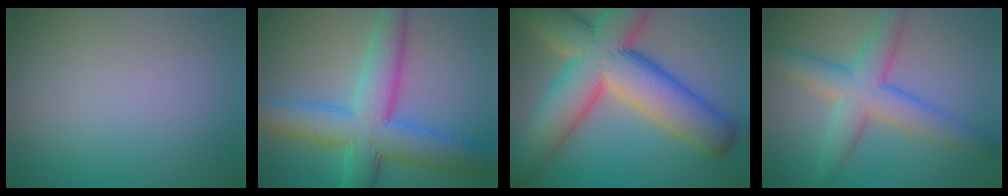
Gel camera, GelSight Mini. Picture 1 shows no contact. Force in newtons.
{"total": 9.1, "press": 9.1, "slide": 0.1}
{"total": 14.6, "press": 14.6, "slide": 1.1}
{"total": 5.8, "press": 5.8, "slide": 0.1}